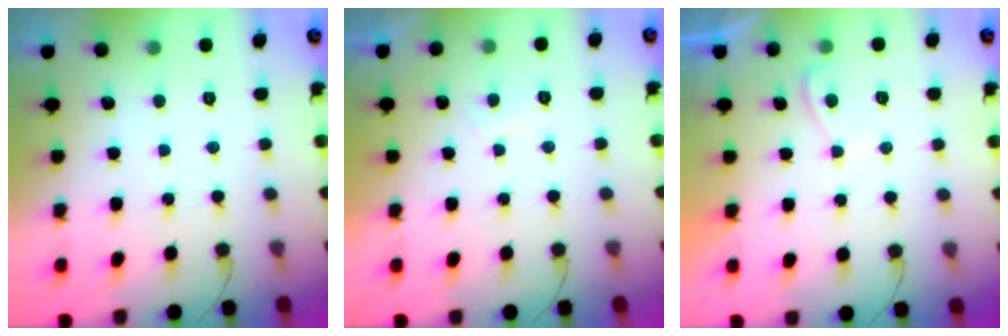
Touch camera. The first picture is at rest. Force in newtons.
{"total": 1.1, "press": 0.9, "slide": 0.6}
{"total": 1.0, "press": 0.7, "slide": 0.6}